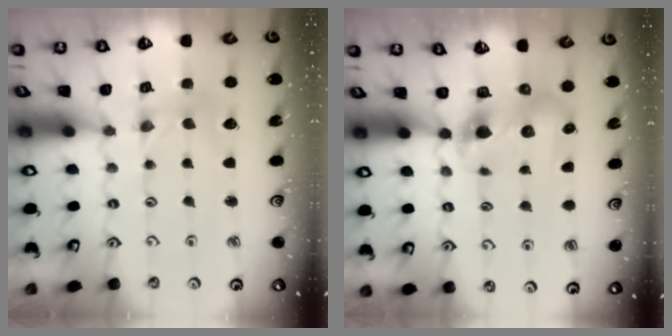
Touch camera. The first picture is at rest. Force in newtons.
{"total": 6.6, "press": 6.6, "slide": 0.4}